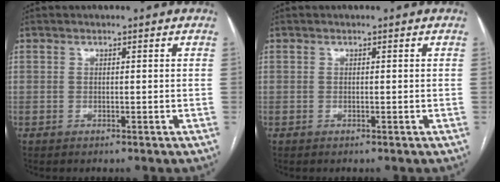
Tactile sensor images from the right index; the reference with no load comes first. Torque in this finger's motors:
{"motor_torque": [0.00, 0.00, 0.02, 0.01]}